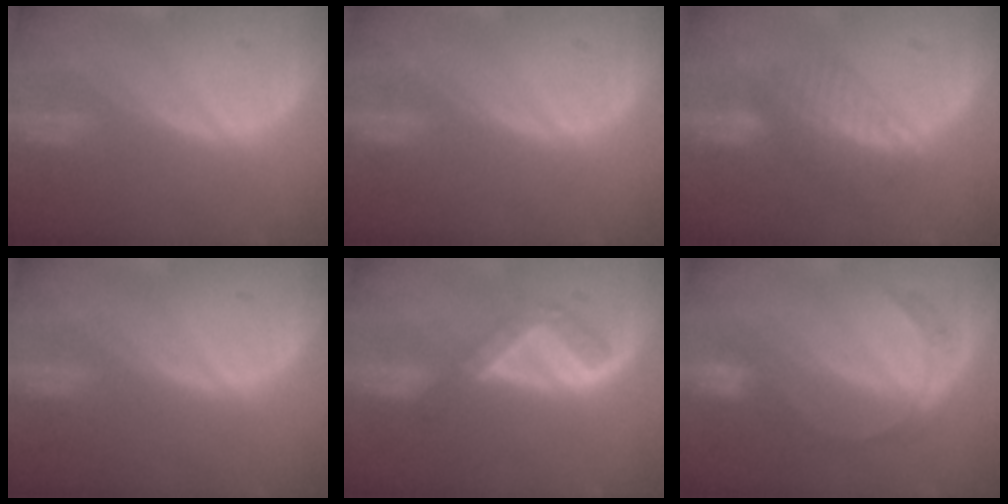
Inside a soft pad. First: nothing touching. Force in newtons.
{"total": 0.0}
{"total": 6.7, "press": 5.8, "slide": 3.4}
{"total": 0.0}
{"total": 5.3, "press": 4.6, "slide": 2.7}
{"total": 5.3, "press": 5.0, "slide": 1.7}